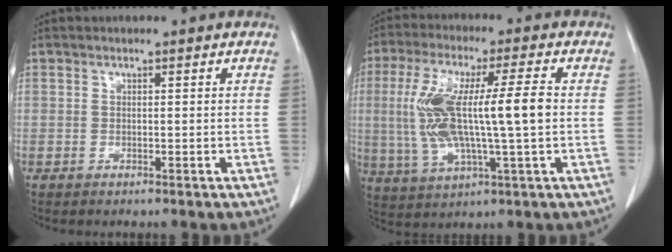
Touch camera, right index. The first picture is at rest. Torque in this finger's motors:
{"motor_torque": [0.85, -0.03, 0.49, 0.21]}